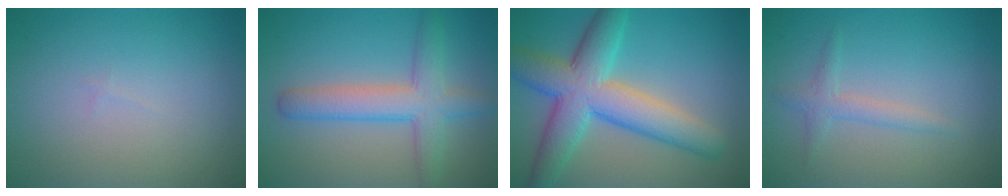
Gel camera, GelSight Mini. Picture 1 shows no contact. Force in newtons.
{"total": 5.1, "press": 5.1, "slide": 0.3}
{"total": 8.6, "press": 8.6, "slide": 0.3}
{"total": 1.7, "press": 1.7, "slide": 0.1}